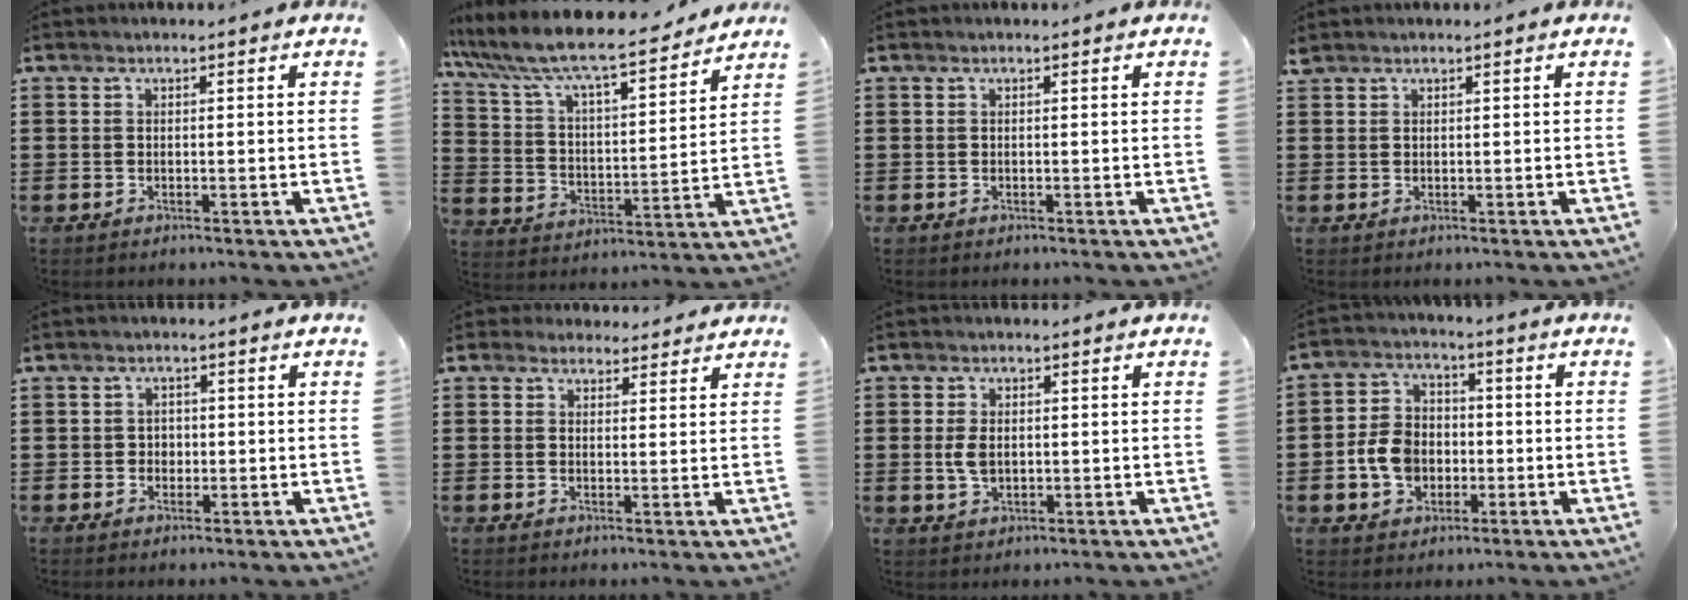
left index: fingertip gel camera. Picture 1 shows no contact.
{"total": 8.7, "force": [7.8, 0.9, 3.8], "torque": [-0.108, -0.051, 0.128]}
{"total": 0.0}
{"total": 0.9, "force": [0.8, 0.3, 0.2], "torque": [-0.007, 0.001, 0.017]}
{"total": 1.6, "force": [-0.1, 1.5, 0.5], "torque": [-0.016, 0.005, -0.005]}
{"total": 2.9, "force": [2.6, 1.4, 0.2], "torque": [-0.006, -0.001, 0.049]}
{"total": 3.4, "force": [0.2, 2.0, 2.7], "torque": [-0.071, 0.000, -0.001]}
{"total": 7.0, "force": [-1.5, 5.8, 3.6], "torque": [-0.094, 0.009, -0.030]}